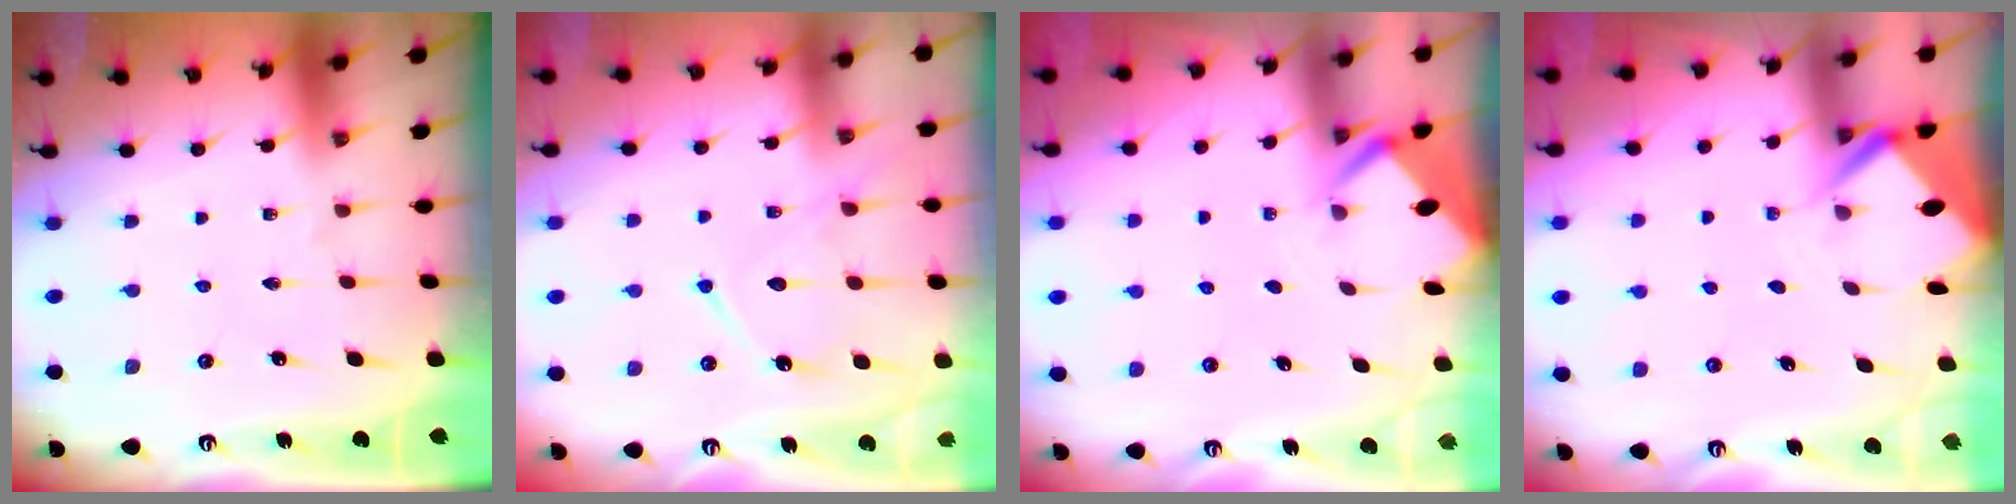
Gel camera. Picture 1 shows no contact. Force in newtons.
{"total": 12.7, "press": 12.6, "slide": 1.1}
{"total": 2.8, "press": 2.8, "slide": 0.2}
{"total": 4.1, "press": 4.1, "slide": 0.4}